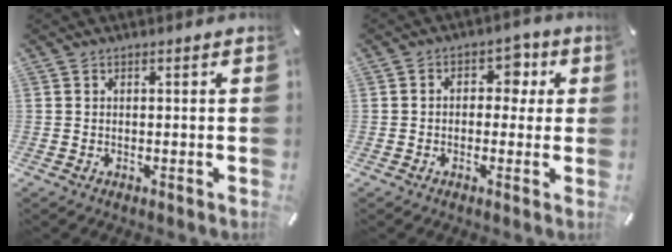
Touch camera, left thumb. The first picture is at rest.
{"total": 5.5, "force": [0.5, 4.2, 3.5], "torque": [-0.035, 0.002, -0.002]}